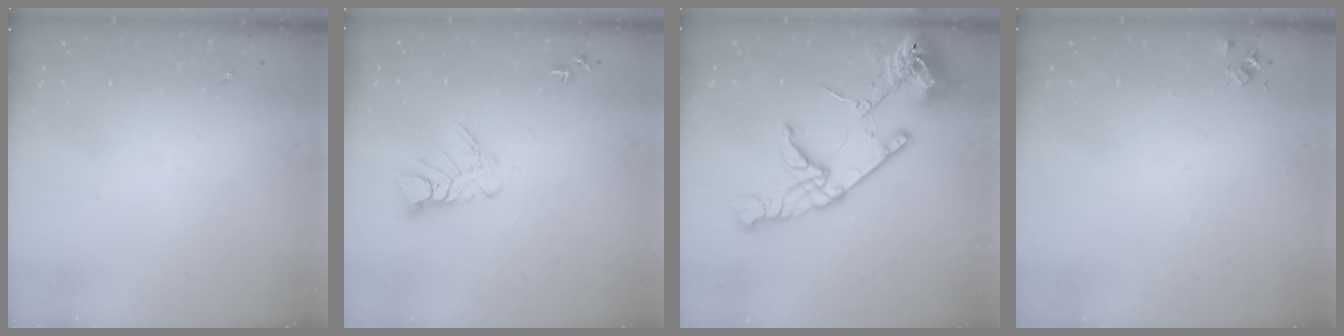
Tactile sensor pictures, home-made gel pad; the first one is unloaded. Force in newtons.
{"total": 7.6, "press": 7.5, "slide": 0.7}
{"total": 24.0, "press": 23.9, "slide": 2.5}
{"total": 4.4, "press": 4.4, "slide": 0.5}